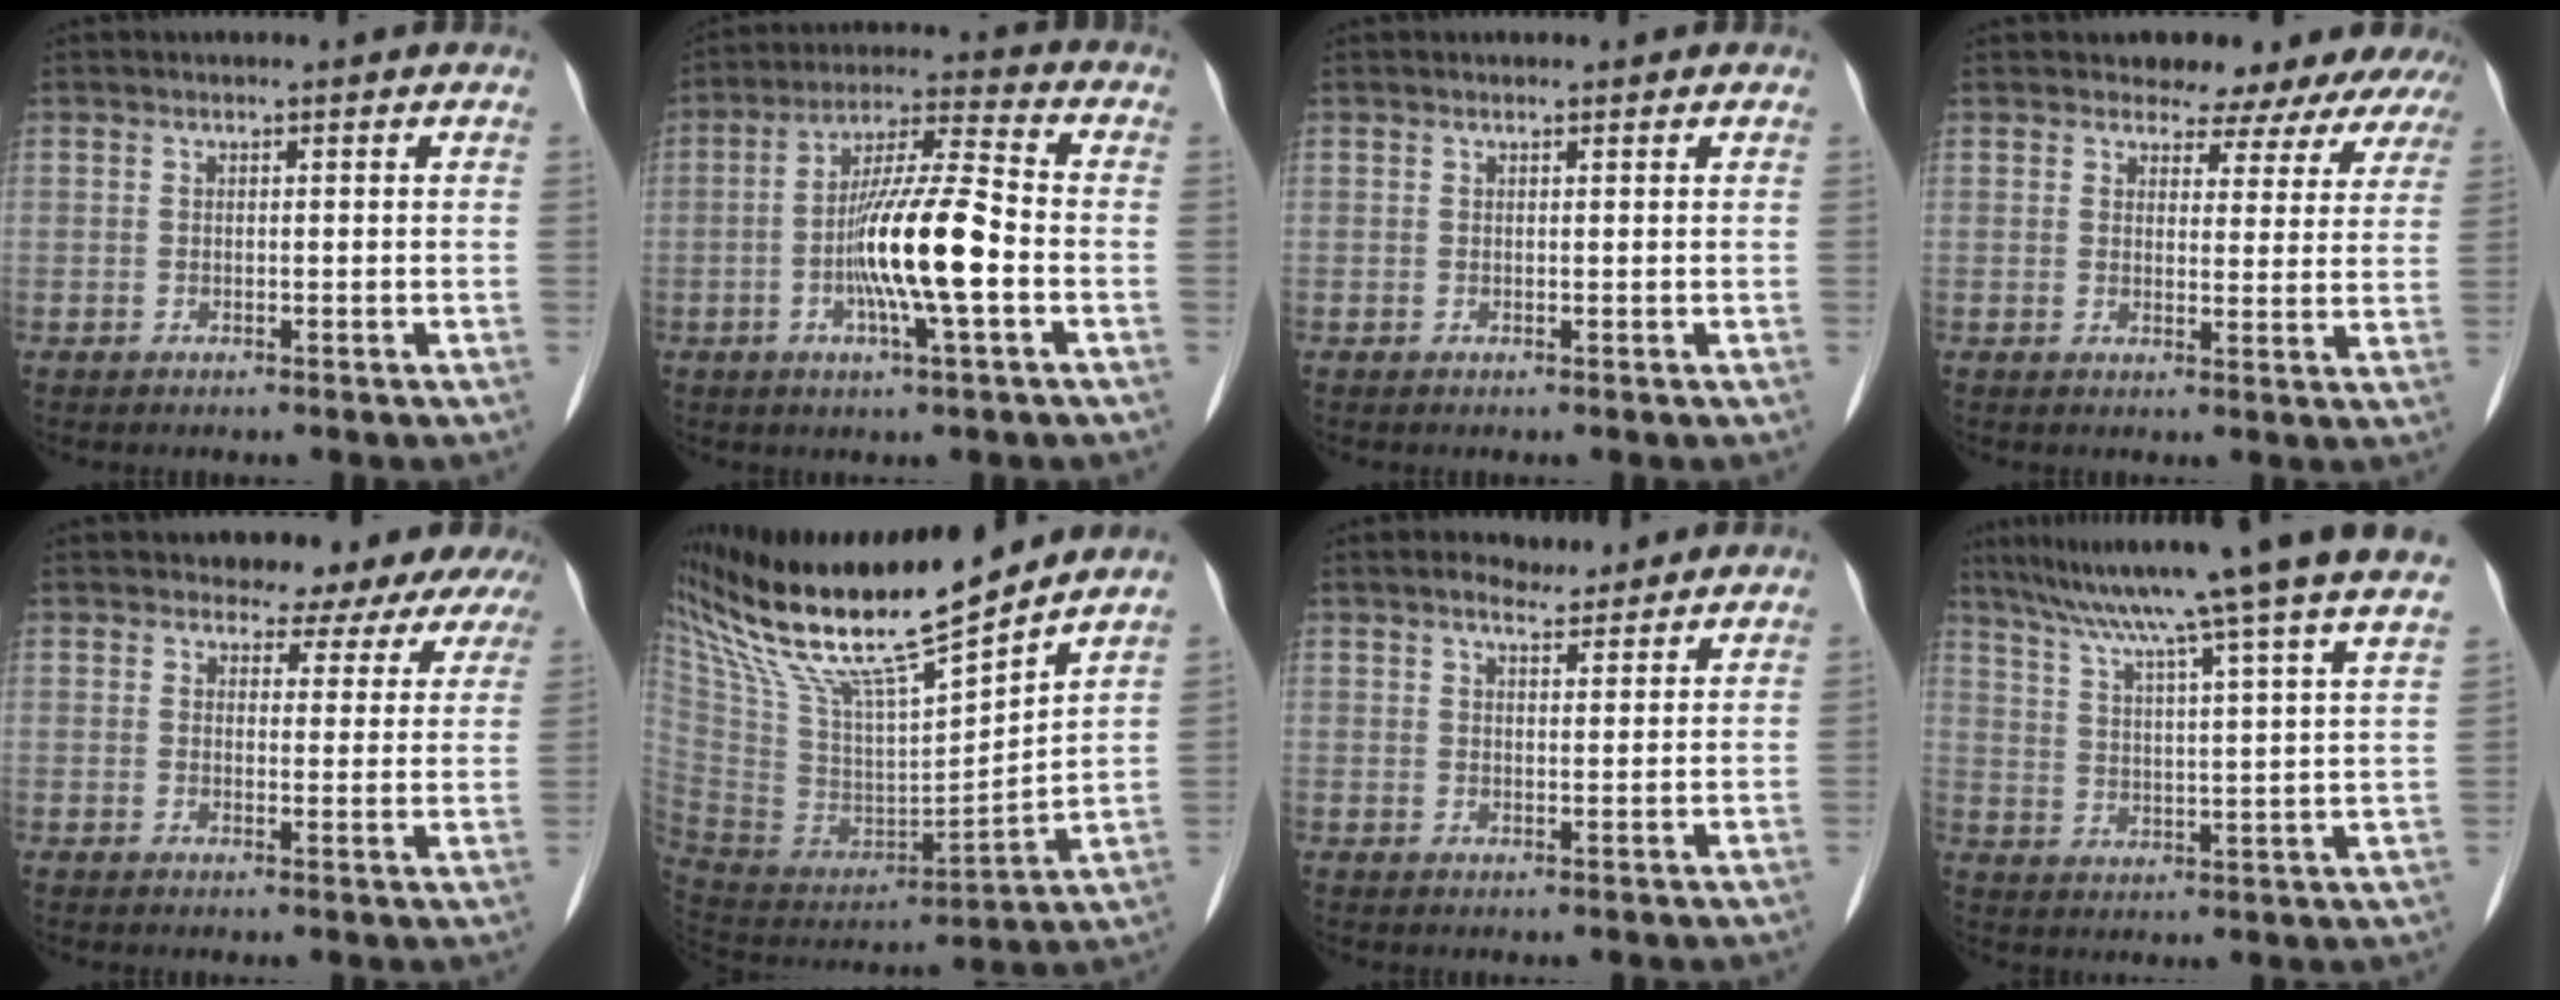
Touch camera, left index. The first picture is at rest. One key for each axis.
{"total": 12.0, "fx": -2.7, "fy": 1.0, "fz": 11.6, "tx": -0.220, "ty": 0.001, "tz": -0.054}
{"total": 0.6, "fx": 0.5, "fy": 0.3, "fz": 0.1, "tx": -0.012, "ty": 0.006, "tz": 0.009}
{"total": 10.3, "fx": 9.6, "fy": 3.6, "fz": 1.3, "tx": 0.020, "ty": -0.005, "tz": 0.084}
{"total": 8.8, "fx": 8.1, "fy": 3.0, "fz": 1.4, "tx": 0.007, "ty": -0.004, "tz": 0.070}
{"total": 23.6, "fx": 19.3, "fy": 2.4, "fz": 13.5, "tx": -0.256, "ty": 0.002, "tz": 0.358}
{"total": 3.9, "fx": 3.4, "fy": 1.3, "fz": 1.4, "tx": -0.027, "ty": 0.011, "tz": 0.055}
{"total": 23.3, "fx": 19.8, "fy": -2.0, "fz": 12.0, "tx": -0.199, "ty": -0.023, "tz": 0.266}